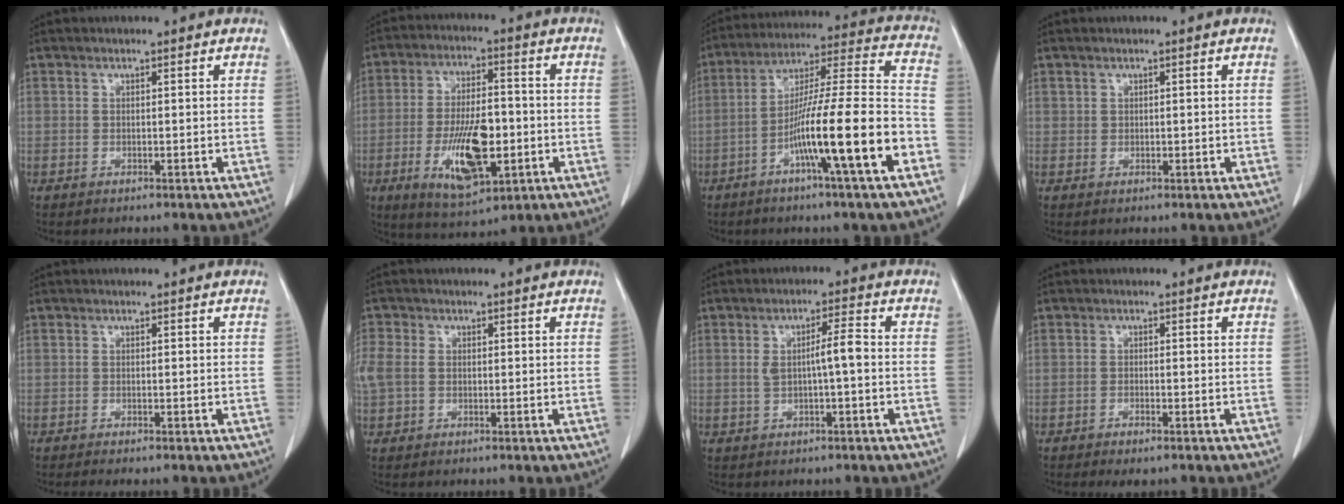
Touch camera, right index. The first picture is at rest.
{"total": 12.8, "force": [-3.4, 4.7, 11.5], "torque": [-0.212, -0.004, -0.049]}
{"total": 17.2, "force": [-7.0, -0.2, 15.7], "torque": [-0.260, 0.002, -0.119]}
{"total": 0.7, "force": [0.3, 0.6, 0.2], "torque": [-0.001, 0.002, 0.007]}
{"total": 0.7, "force": [-0.6, 0.1, 0.4], "torque": [-0.008, -0.003, -0.009]}
{"total": 4.0, "force": [0.2, 3.2, 2.4], "torque": [-0.083, 0.019, 0.008]}
{"total": 4.4, "force": [-0.1, 0.4, 4.4], "torque": [-0.078, 0.009, 0.000]}
{"total": 2.1, "force": [-1.4, 0.7, 1.4], "torque": [-0.020, -0.002, -0.017]}